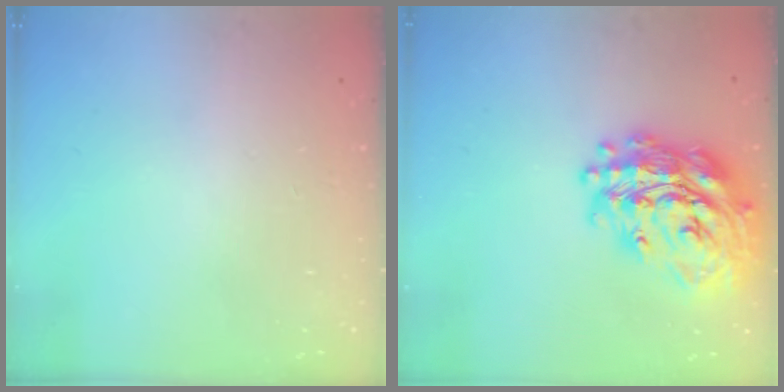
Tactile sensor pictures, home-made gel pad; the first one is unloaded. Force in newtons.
{"total": 25.9, "press": 25.8, "slide": 2.3}